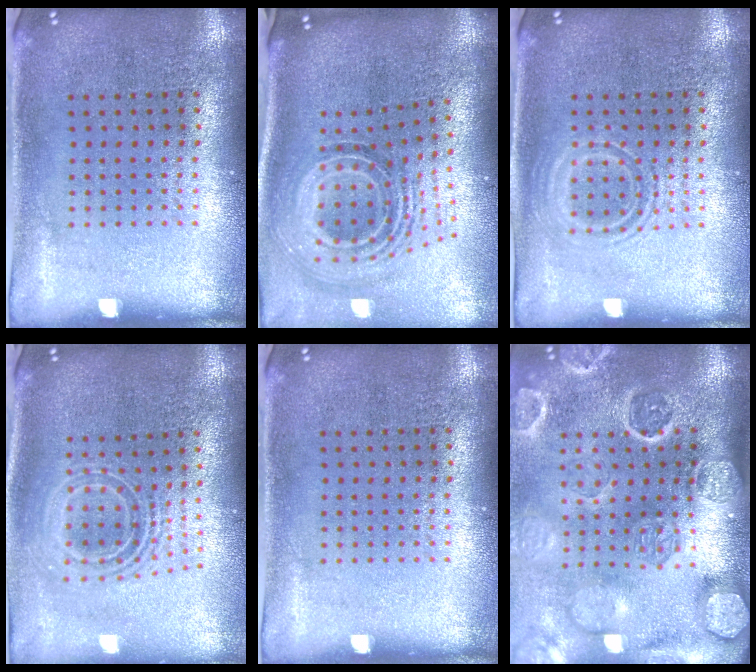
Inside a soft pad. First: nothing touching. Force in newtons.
{"total": 2.3, "press": 1.5, "slide": 1.7}
{"total": 1.1, "press": 1.0, "slide": 0.2}
{"total": 2.1, "press": 1.5, "slide": 1.4}
{"total": 0.0}
{"total": 4.2, "press": 3.5, "slide": 2.4}